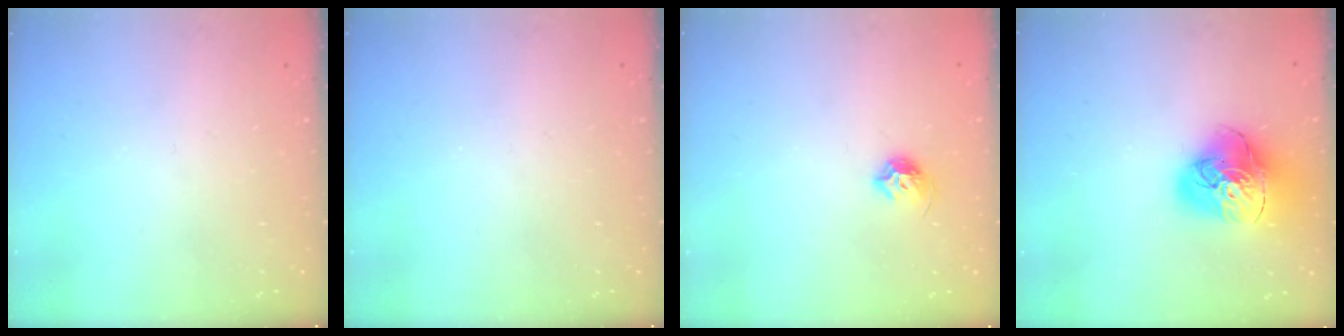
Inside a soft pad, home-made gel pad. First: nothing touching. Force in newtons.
{"total": 0.0}
{"total": 7.0, "press": 6.9, "slide": 0.8}
{"total": 18.6, "press": 18.5, "slide": 2.0}